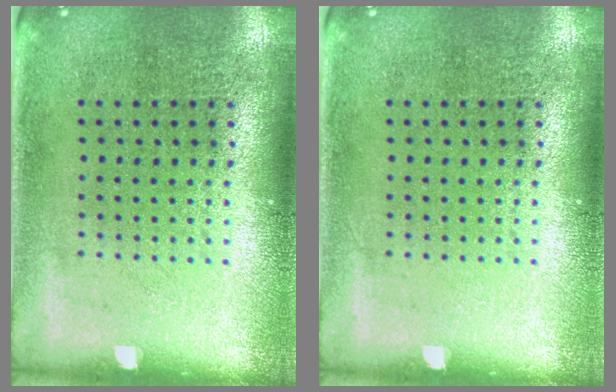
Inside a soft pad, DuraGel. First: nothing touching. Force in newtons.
{"total": 0.0}